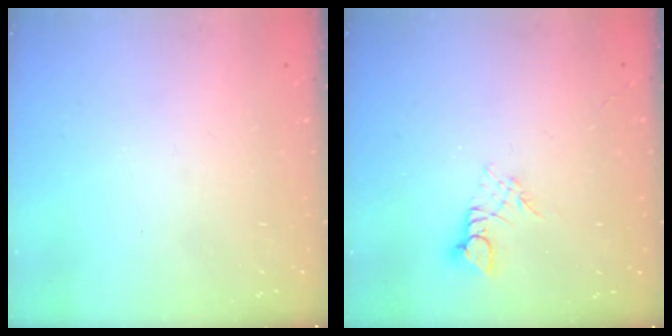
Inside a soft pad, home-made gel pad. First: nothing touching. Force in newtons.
{"total": 2.8, "press": 2.8, "slide": 0.3}